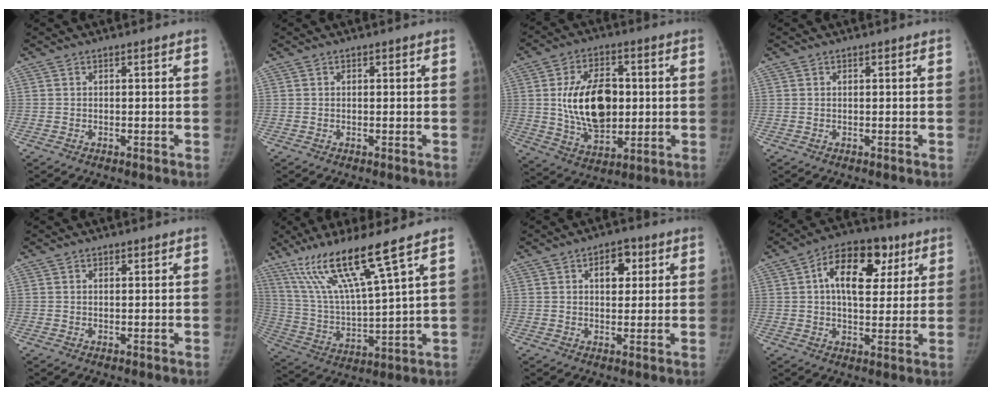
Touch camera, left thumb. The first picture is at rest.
{"total": 0.0}
{"total": 16.1, "force": [1.2, 10.1, 12.6], "torque": [-0.176, -0.004, 0.028]}
{"total": 0.0}
{"total": 0.8, "force": [0.4, 0.6, 0.4], "torque": [-0.004, -0.001, 0.005]}
{"total": 16.5, "force": [10.5, 0.5, 12.7], "torque": [-0.242, -0.047, 0.205]}
{"total": 5.6, "force": [1.9, 3.7, 3.8], "torque": [-0.022, -0.002, 0.023]}
{"total": 14.4, "force": [4.7, 8.7, 10.5], "torque": [-0.128, 0.007, 0.068]}